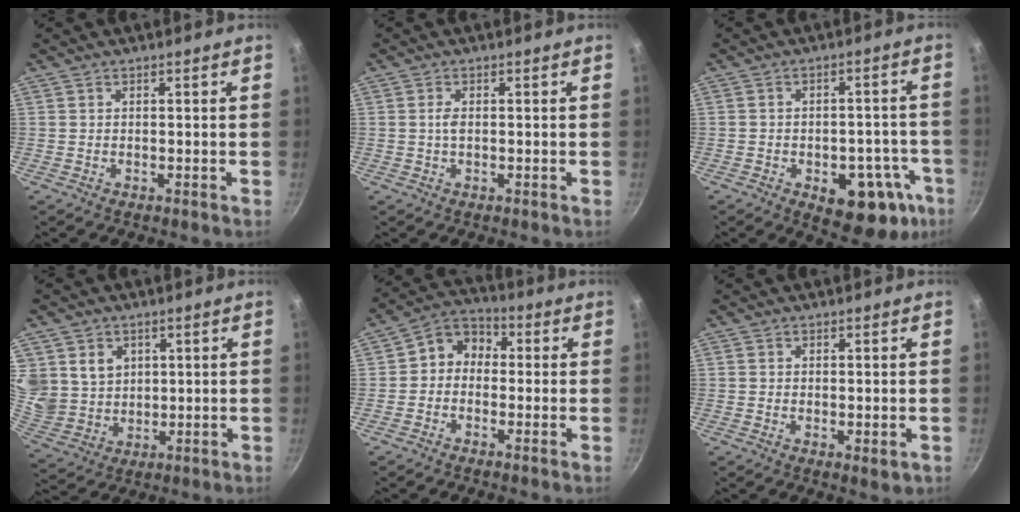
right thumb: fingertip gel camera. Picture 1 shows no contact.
{"total": 1.4, "force": [0.0, 0.7, 1.2], "torque": [-0.023, 0.003, -0.002]}
{"total": 15.1, "force": [-6.3, 8.5, 10.8], "torque": [-0.078, 0.025, -0.076]}
{"total": 11.4, "force": [3.9, 9.7, 4.6], "torque": [-0.072, -0.021, 0.089]}
{"total": 6.7, "force": [-0.4, 5.7, 3.5], "torque": [-0.027, 0.026, -0.031]}
{"total": 1.9, "force": [0.1, 1.0, 1.6], "torque": [-0.025, -0.008, 0.001]}